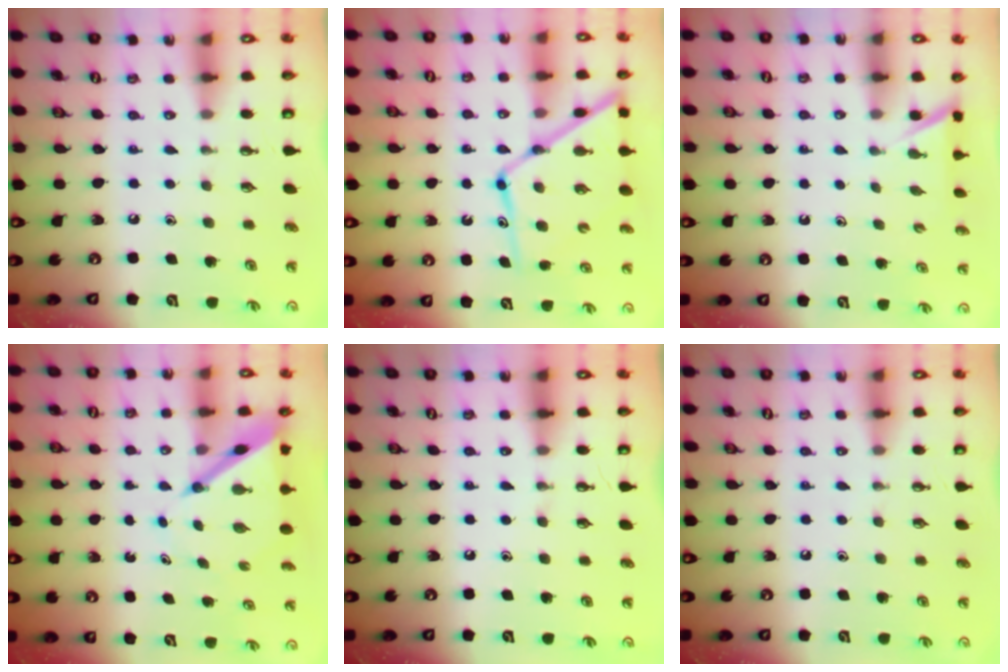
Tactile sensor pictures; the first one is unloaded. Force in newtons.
{"total": 15.5, "press": 15.4, "slide": 1.5}
{"total": 1.6, "press": 1.6, "slide": 0.2}
{"total": 6.5, "press": 6.4, "slide": 0.7}
{"total": 0.0}
{"total": 0.0}